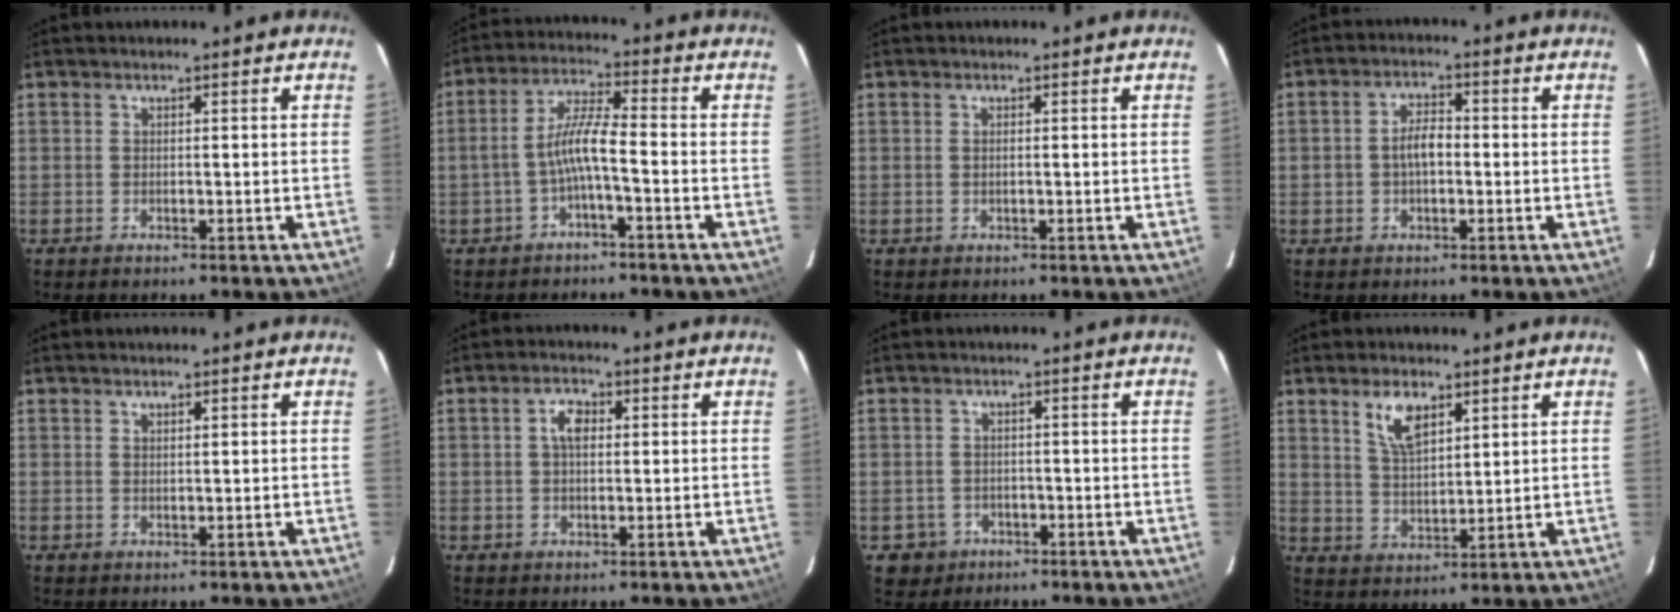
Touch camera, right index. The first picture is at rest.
{"total": 6.0, "force": [-2.4, 0.6, 5.5], "torque": [-0.122, 0.015, -0.043]}
{"total": 0.5, "force": [0.1, 0.1, 0.5], "torque": [-0.012, 0.001, 0.001]}
{"total": 4.6, "force": [-0.6, 2.7, 3.7], "torque": [-0.066, 0.011, -0.007]}
{"total": 0.8, "force": [0.6, 0.2, 0.3], "torque": [-0.006, 0.001, 0.012]}
{"total": 3.5, "force": [0.6, 2.1, 2.7], "torque": [-0.049, 0.012, 0.012]}
{"total": 4.3, "force": [-1.6, 4.0, 0.4], "torque": [-0.017, 0.014, -0.016]}
{"total": 6.8, "force": [3.9, 3.1, 4.6], "torque": [-0.085, 0.006, 0.080]}